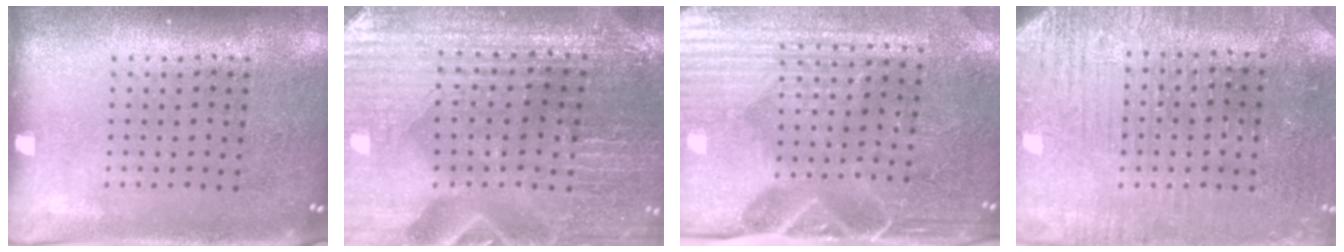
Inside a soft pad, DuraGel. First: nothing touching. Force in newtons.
{"total": 2.2, "press": 2.1, "slide": 0.2}
{"total": 4.6, "press": 4.1, "slide": 2.1}
{"total": 3.1, "press": 3.0, "slide": 0.6}